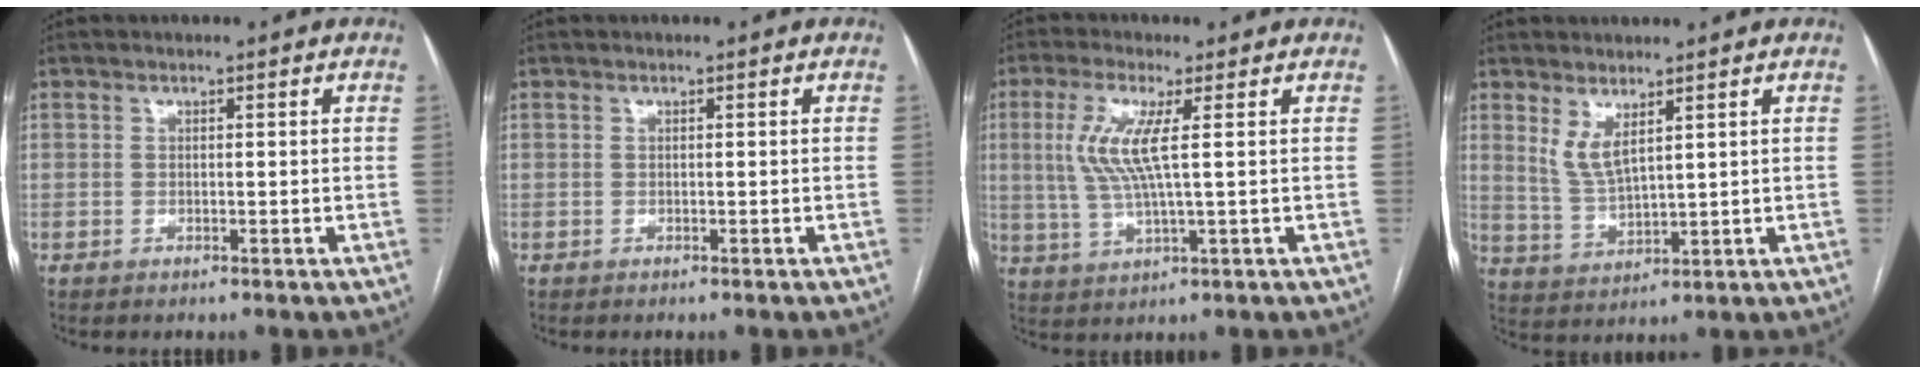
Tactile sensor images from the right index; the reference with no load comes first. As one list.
[{"total": 0.0}, {"total": 7.4, "force": [1.6, 0.5, 7.2], "torque": [-0.170, 0.002, 0.032]}, {"total": 4.6, "force": [2.8, 1.0, 3.6], "torque": [-0.080, -0.015, 0.067]}]